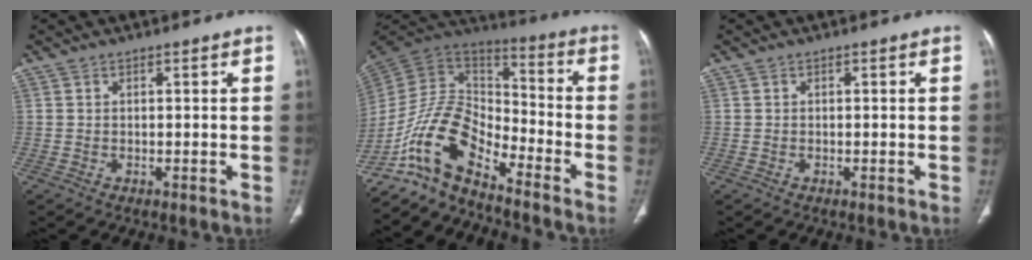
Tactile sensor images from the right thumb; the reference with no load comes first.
{"total": 13.9, "force": [-10.0, 5.7, 7.7], "torque": [-0.132, 0.096, -0.200]}
{"total": 0.0}